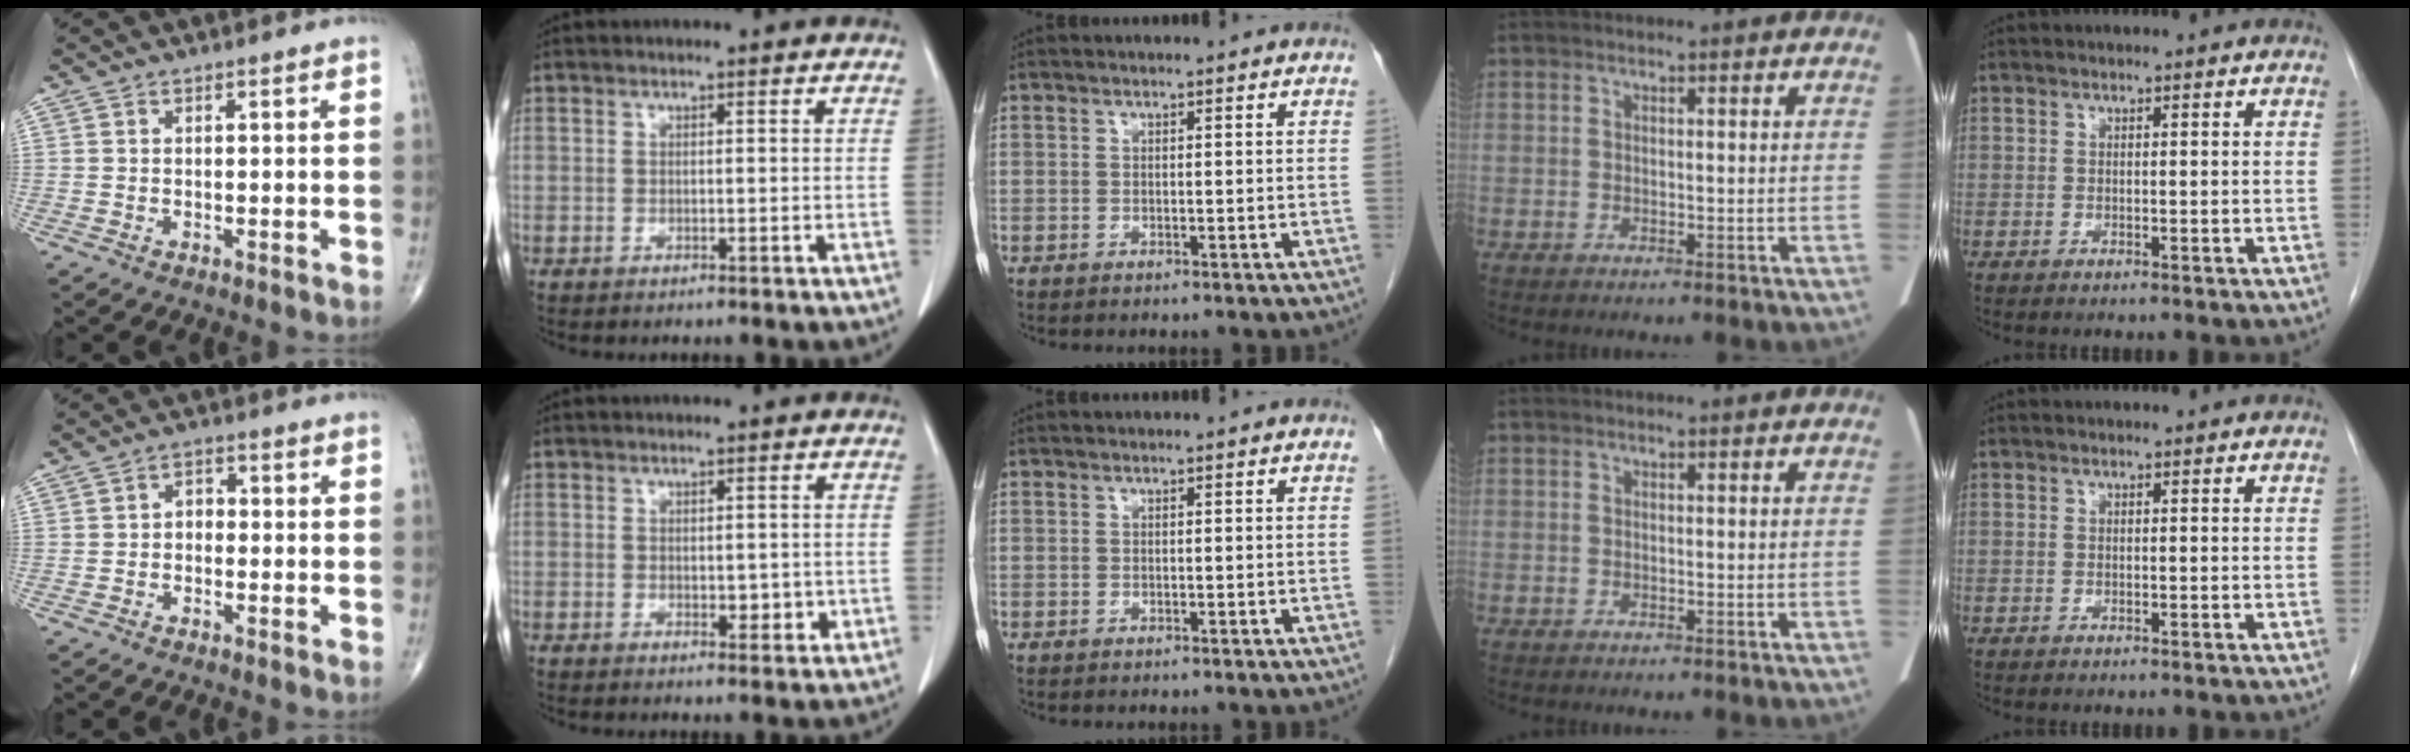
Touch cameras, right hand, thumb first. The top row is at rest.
{"thumb": {"total": 2.4, "force": [-0.5, 1.8, 1.5], "torque": [-0.008, 0.015, -0.019]}, "index": {"total": 2.9, "force": [-0.2, 1.5, 2.4], "torque": [-0.026, -0.001, 0.005]}}